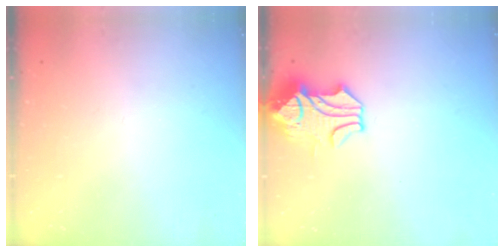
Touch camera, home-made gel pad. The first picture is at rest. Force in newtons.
{"total": 2.4, "press": 2.1, "slide": 1.1}